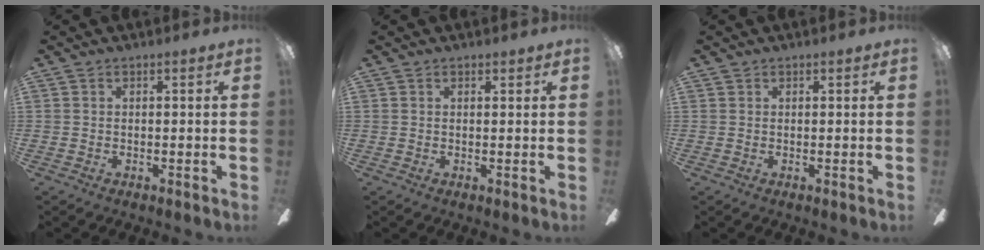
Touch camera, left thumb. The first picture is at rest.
{"total": 0.7, "force": [0.5, 0.5, 0.1], "torque": [-0.003, 0.002, 0.010]}
{"total": 0.5, "force": [0.4, 0.3, -0.1], "torque": [0.004, 0.003, 0.007]}